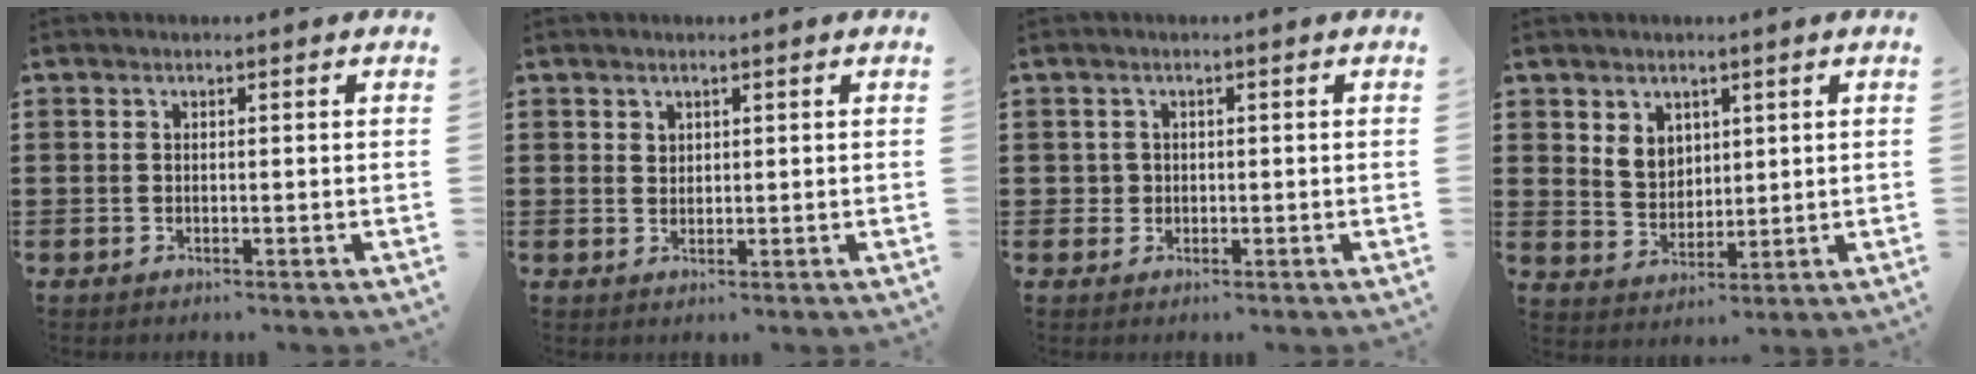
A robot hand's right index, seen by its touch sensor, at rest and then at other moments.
{"total": 1.4, "force": [1.0, 0.9, 0.2], "torque": [-0.004, 0.003, 0.020]}
{"total": 1.2, "force": [0.1, 1.2, 0.2], "torque": [-0.008, 0.005, 0.000]}
{"total": 4.4, "force": [2.6, 3.4, 1.1], "torque": [-0.028, 0.008, 0.047]}